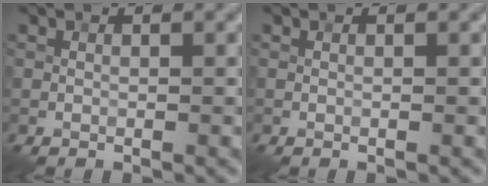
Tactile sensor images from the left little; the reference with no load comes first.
{"total": 0.0}